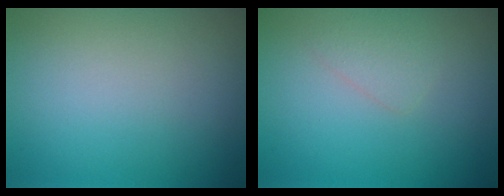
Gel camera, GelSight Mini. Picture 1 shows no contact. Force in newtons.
{"total": 1.3, "press": 1.3, "slide": 0.0}